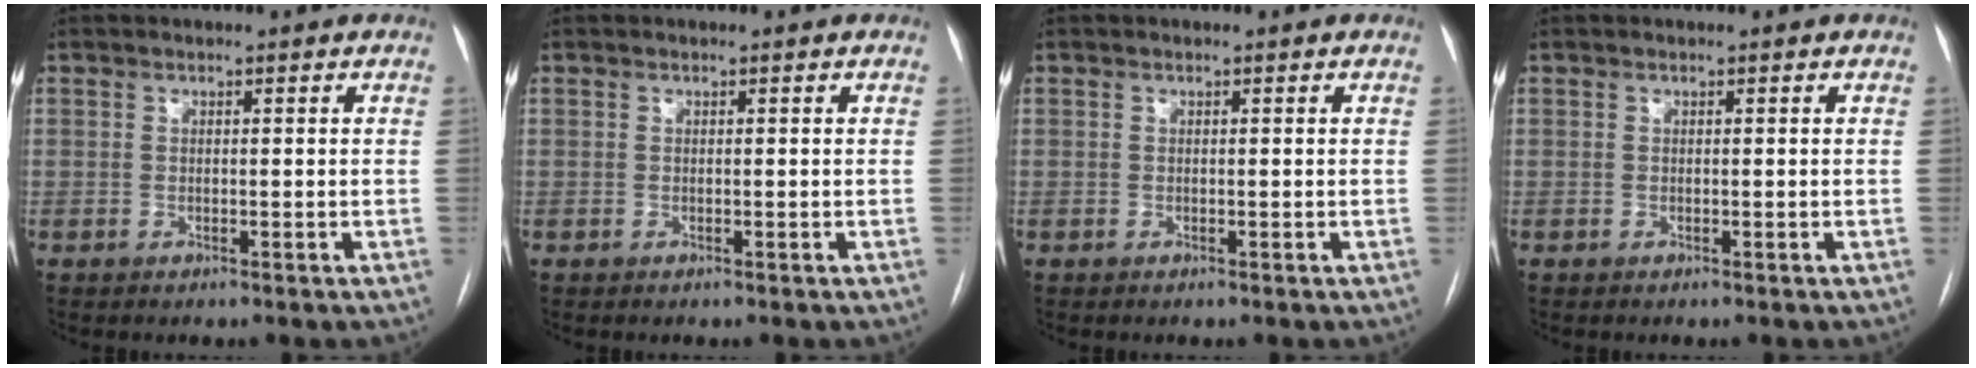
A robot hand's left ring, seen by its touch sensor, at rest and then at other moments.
{"total": 0.0}
{"total": 0.0}
{"total": 0.0}